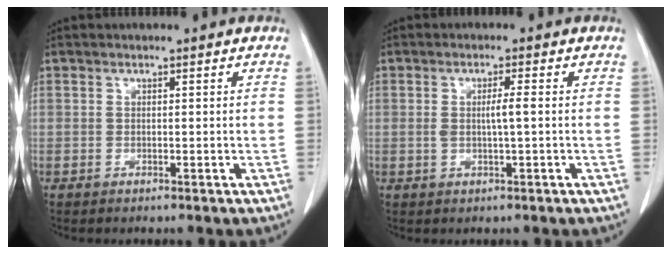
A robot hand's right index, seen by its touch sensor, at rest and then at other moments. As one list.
[{"total": 2.4, "force": [0.1, 0.0, 2.4], "torque": [-0.043, 0.003, 0.005]}]